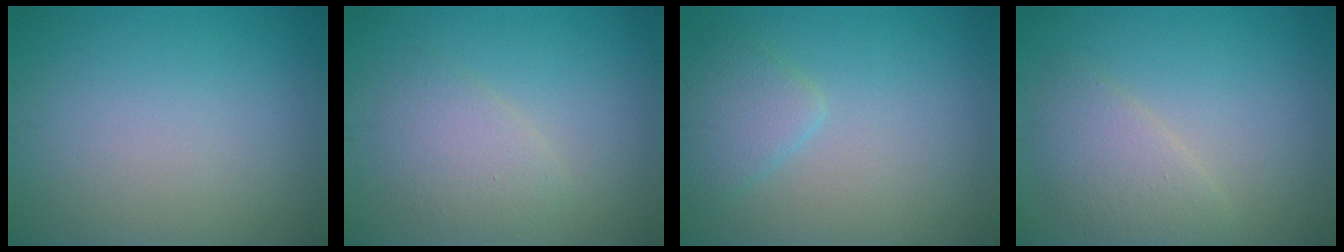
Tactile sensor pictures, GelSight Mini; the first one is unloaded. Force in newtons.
{"total": 2.6, "press": 2.6, "slide": 0.2}
{"total": 2.5, "press": 2.5, "slide": 0.2}
{"total": 2.9, "press": 2.9, "slide": 0.2}